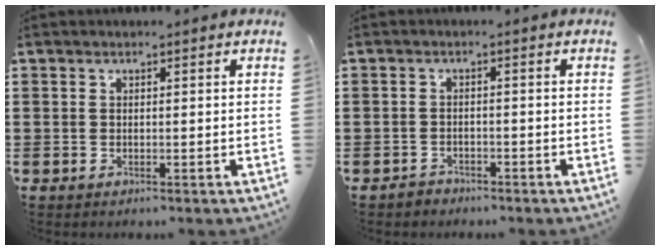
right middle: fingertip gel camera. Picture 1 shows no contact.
{"total": 1.3, "force": [-1.2, 0.5, -0.1], "torque": [-0.002, 0.004, -0.029]}